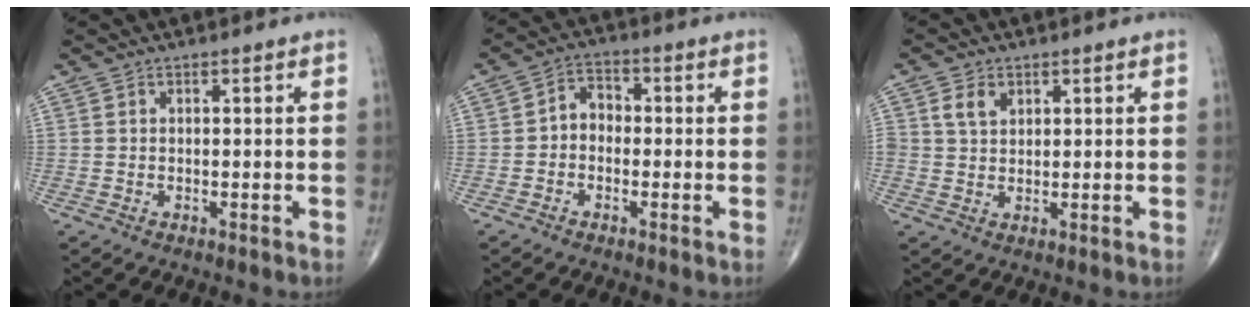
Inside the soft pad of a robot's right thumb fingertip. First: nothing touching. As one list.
[{"total": 4.5, "force": [-0.8, 3.5, 2.6], "torque": [-0.023, 0.020, -0.028]}, {"total": 3.7, "force": [1.7, 2.7, 2.0], "torque": [-0.024, -0.005, 0.033]}]